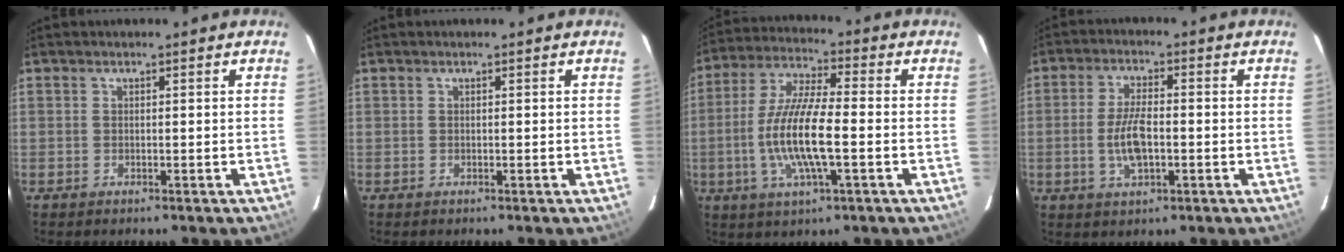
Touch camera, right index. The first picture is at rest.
{"total": 0.0}
{"total": 13.4, "force": [-2.7, 2.8, 12.9], "torque": [-0.263, -0.003, -0.053]}
{"total": 7.2, "force": [-1.3, 2.9, 6.5], "torque": [-0.131, -0.001, -0.024]}